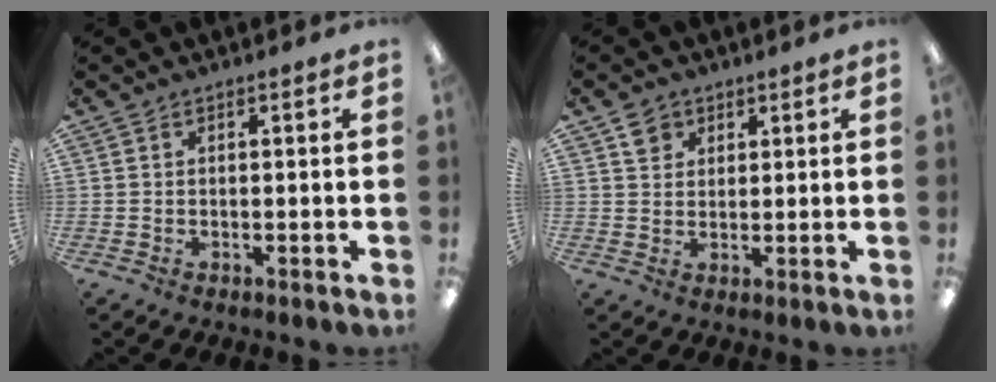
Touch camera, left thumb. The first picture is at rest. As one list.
[{"total": 4.1, "force": [2.4, 3.2, 0.8], "torque": [-0.009, 0.001, 0.043]}]